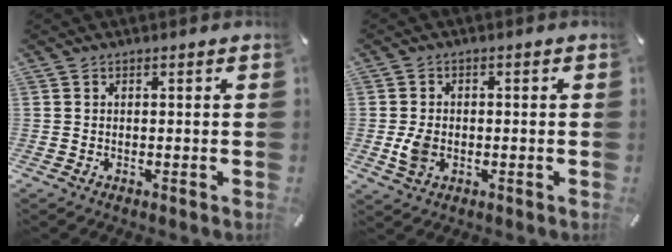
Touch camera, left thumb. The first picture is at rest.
{"total": 4.9, "force": [-1.0, 3.7, 3.0], "torque": [-0.063, -0.003, -0.022]}